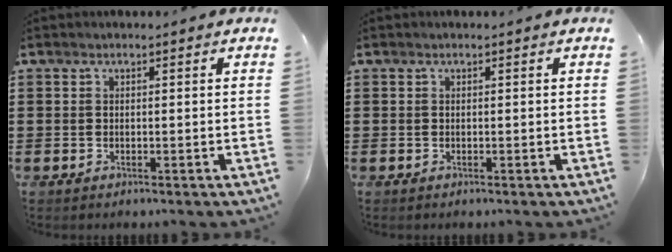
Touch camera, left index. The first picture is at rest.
{"total": 0.0}